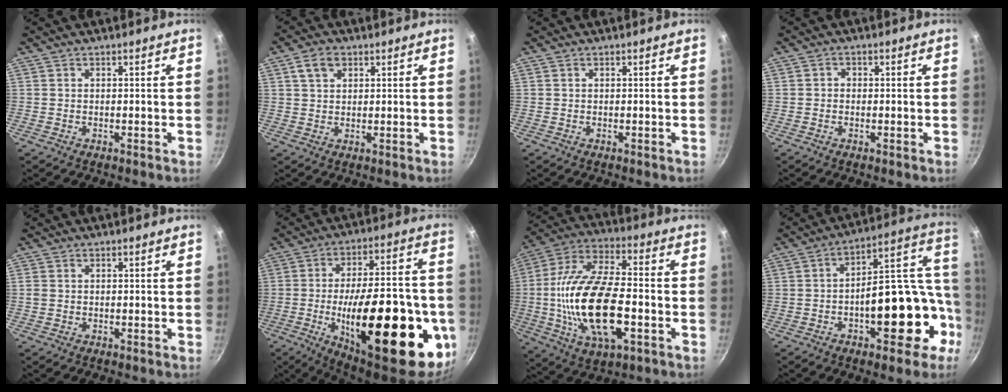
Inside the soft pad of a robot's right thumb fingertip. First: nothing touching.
{"total": 4.4, "force": [2.0, 3.0, 2.6], "torque": [-0.037, 0.001, 0.033]}
{"total": 0.0}
{"total": 1.4, "force": [-0.2, 1.2, 0.5], "torque": [-0.004, 0.003, -0.006]}
{"total": 1.4, "force": [0.0, 1.3, 0.7], "torque": [-0.012, 0.004, 0.000]}
{"total": 34.8, "force": [-9.2, 13.4, 30.7], "torque": [-0.399, 0.019, -0.119]}
{"total": 22.4, "force": [-4.1, 10.2, 19.5], "torque": [-0.373, 0.020, -0.079]}
{"total": 21.4, "force": [-5.0, 11.3, 17.5], "torque": [-0.184, 0.067, -0.061]}